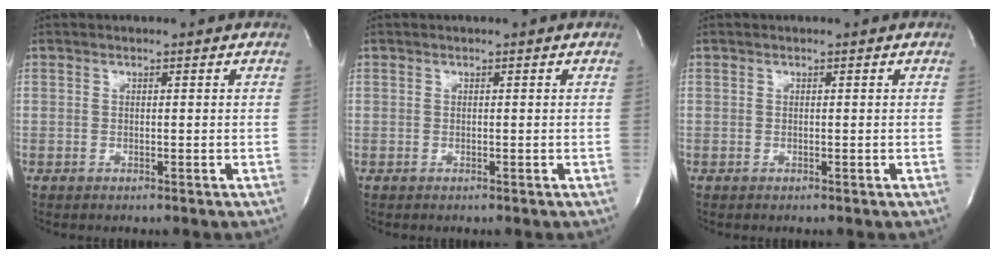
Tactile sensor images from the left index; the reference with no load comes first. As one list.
[{"total": 0.0}, {"total": 0.0}]